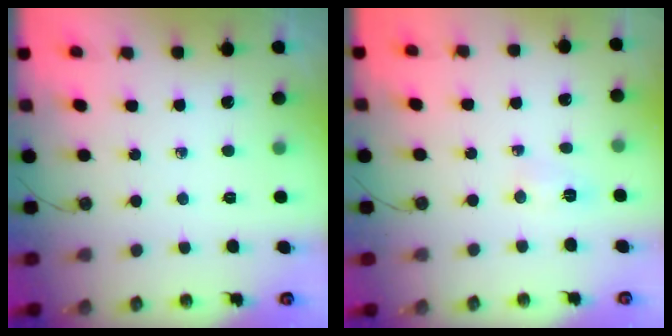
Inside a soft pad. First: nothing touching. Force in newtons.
{"total": 18.5, "press": 4.2, "slide": 18.0}